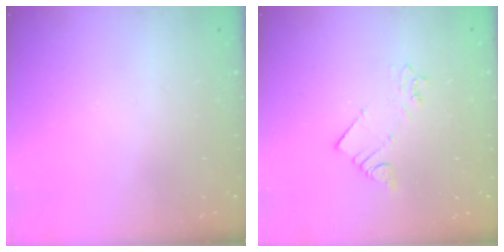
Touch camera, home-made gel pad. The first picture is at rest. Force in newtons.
{"total": 2.8, "press": 2.8, "slide": 0.1}